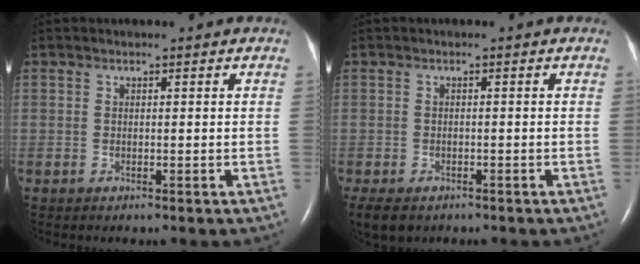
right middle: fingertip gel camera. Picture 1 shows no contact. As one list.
[{"total": 7.8, "force": [-5.0, 4.8, 3.5], "torque": [-0.085, -0.014, -0.070]}]